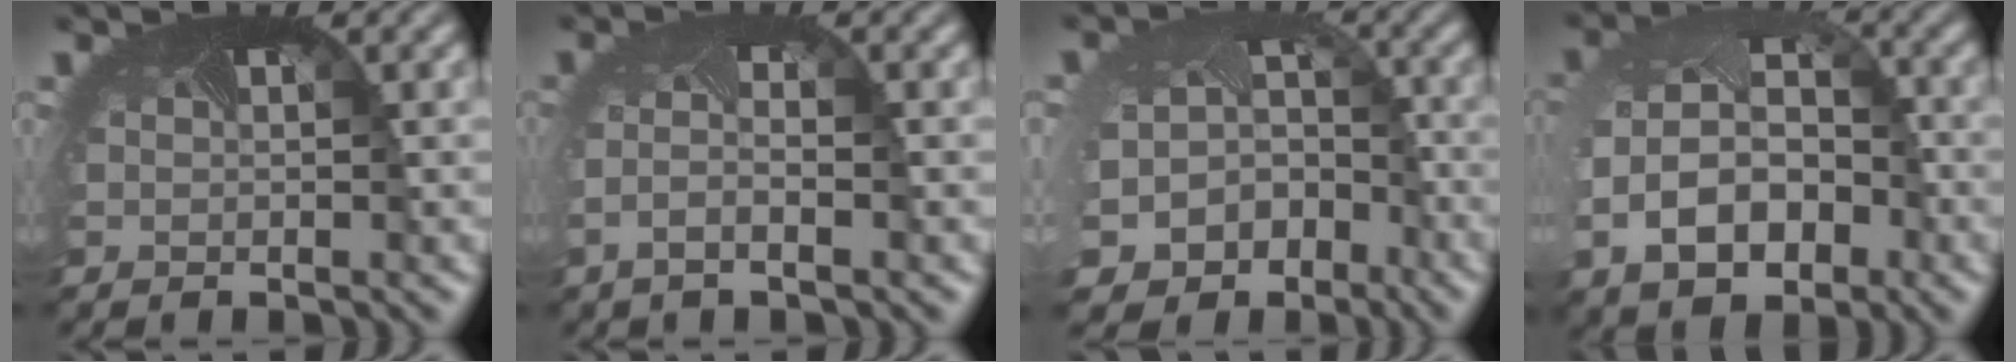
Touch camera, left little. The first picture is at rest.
{"total": 1.7, "force": [-0.9, 0.1, 1.4], "torque": [-0.045, -0.005, -0.024]}
{"total": 10.3, "force": [-6.1, 7.9, 2.6], "torque": [-0.061, -0.057, -0.077]}
{"total": 7.6, "force": [-2.0, 5.4, 4.9], "torque": [-0.118, -0.020, -0.034]}